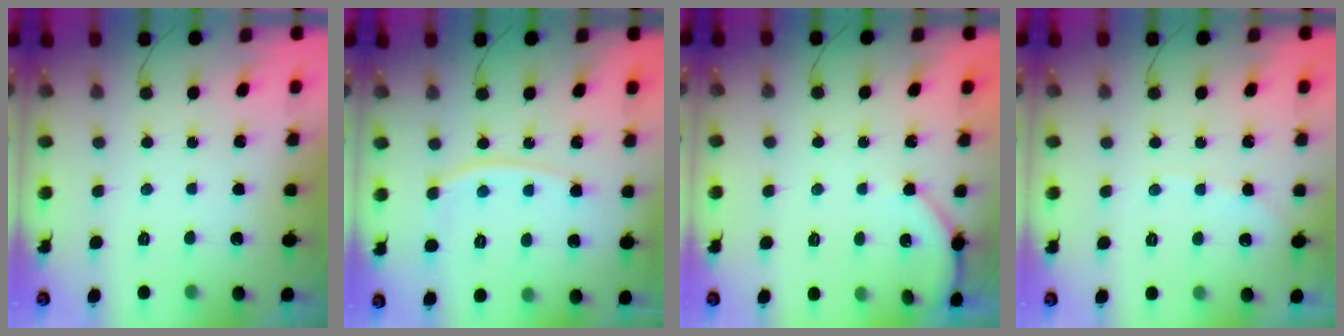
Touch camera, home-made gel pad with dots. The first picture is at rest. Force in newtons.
{"total": 8.6, "press": 8.5, "slide": 1.1}
{"total": 4.2, "press": 4.2, "slide": 0.5}
{"total": 3.6, "press": 3.6, "slide": 0.4}